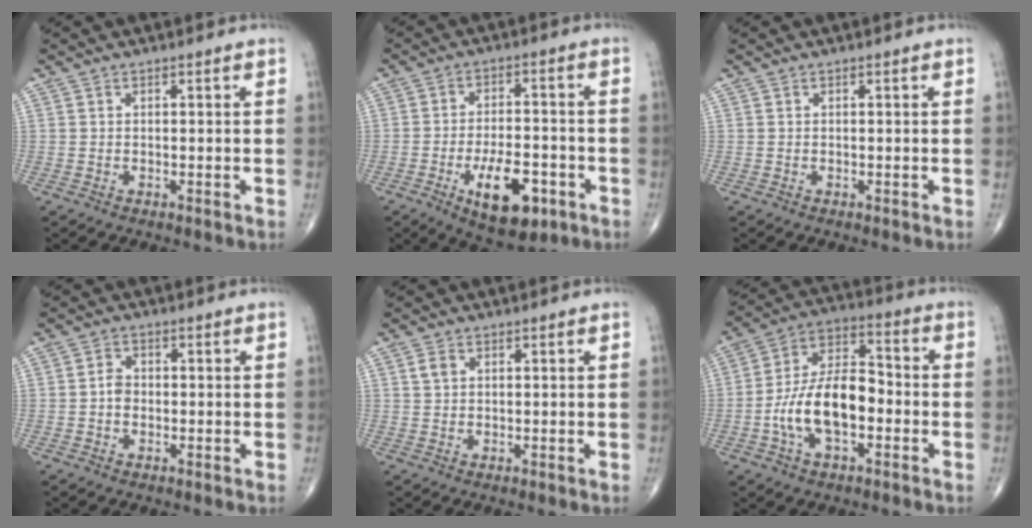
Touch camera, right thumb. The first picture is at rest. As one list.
[{"total": 12.3, "force": [-5.2, 5.6, 9.6], "torque": [-0.135, 0.018, -0.075]}, {"total": 0.0}, {"total": 2.6, "force": [-0.4, 2.0, 1.5], "torque": [-0.015, 0.010, -0.013]}, {"total": 2.0, "force": [0.8, 1.4, 1.2], "torque": [-0.021, 0.003, 0.015]}, {"total": 14.9, "force": [-3.6, 7.8, 12.2], "torque": [-0.215, 0.042, -0.069]}]